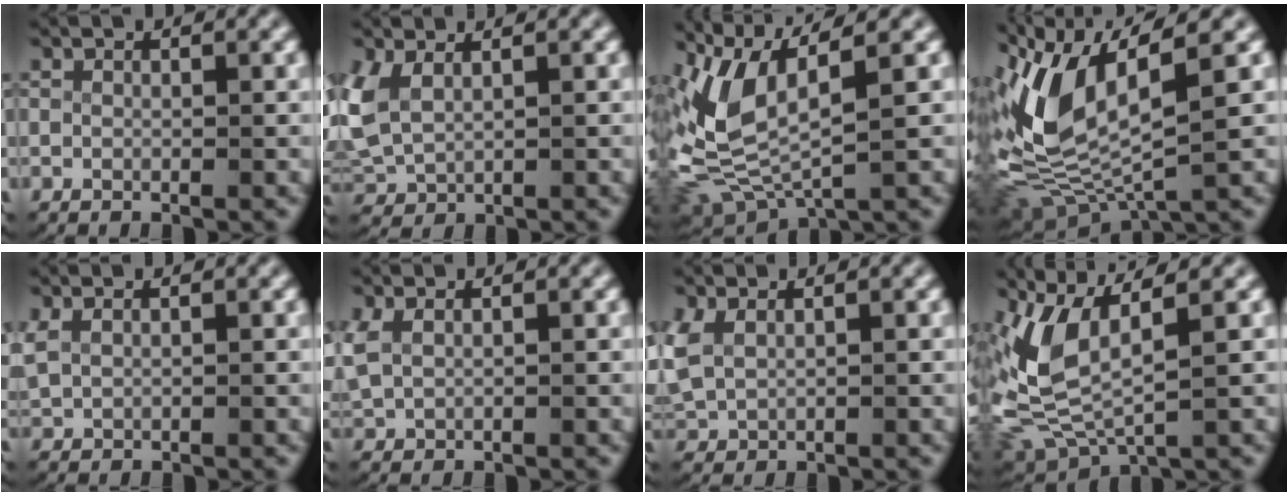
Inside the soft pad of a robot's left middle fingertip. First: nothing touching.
{"total": 3.7, "force": [0.8, 3.0, 2.1], "torque": [-0.083, -0.014, 0.031]}
{"total": 7.4, "force": [1.6, 4.4, 5.7], "torque": [-0.154, -0.009, 0.034]}
{"total": 9.2, "force": [0.8, 5.9, 7.1], "torque": [-0.178, -0.008, 0.016]}
{"total": 1.2, "force": [0.7, 0.7, 0.7], "torque": [-0.027, -0.001, 0.025]}
{"total": 1.7, "force": [0.7, 1.2, 1.0], "torque": [-0.039, -0.004, 0.026]}
{"total": 2.7, "force": [0.6, 2.2, 1.3], "torque": [-0.056, -0.010, 0.028]}
{"total": 6.7, "force": [1.5, 4.1, 5.0], "torque": [-0.148, -0.013, 0.036]}